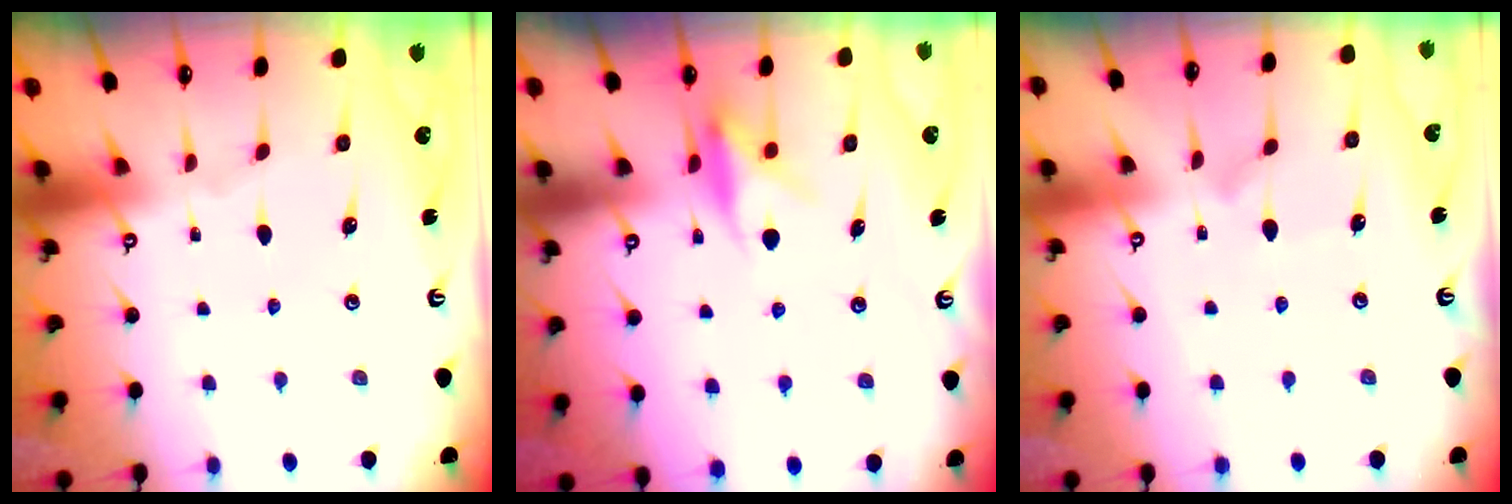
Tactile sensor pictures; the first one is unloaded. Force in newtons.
{"total": 9.5, "press": 9.5, "slide": 0.4}
{"total": 6.8, "press": 6.8, "slide": 0.3}